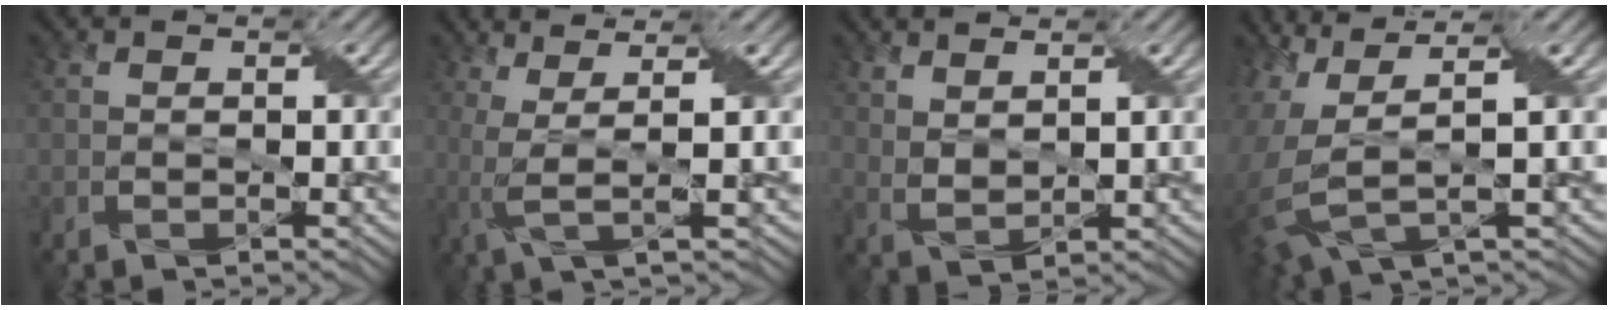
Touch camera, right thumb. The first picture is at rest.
{"total": 4.2, "force": [1.4, 0.4, 4.0], "torque": [-0.101, 0.008, 0.031]}
{"total": 3.2, "force": [2.6, 1.0, 1.6], "torque": [-0.038, -0.007, 0.058]}
{"total": 10.4, "force": [0.3, 5.1, 9.0], "torque": [-0.255, -0.018, 0.014]}